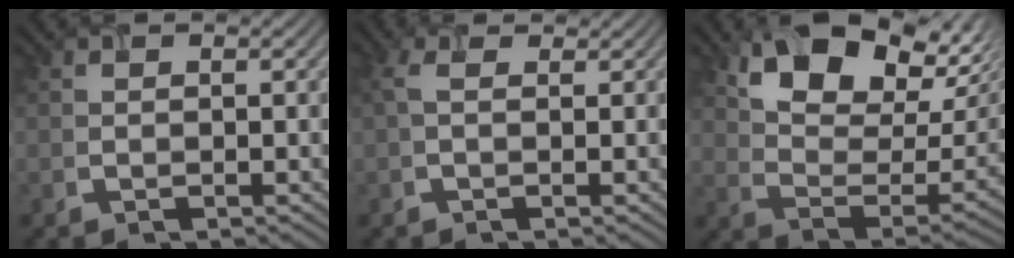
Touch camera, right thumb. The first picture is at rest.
{"total": 0.7, "force": [0.3, 0.2, 0.6], "torque": [-0.018, 0.006, 0.007]}
{"total": 13.6, "force": [8.4, 6.7, 8.4], "torque": [-0.155, -0.008, 0.153]}